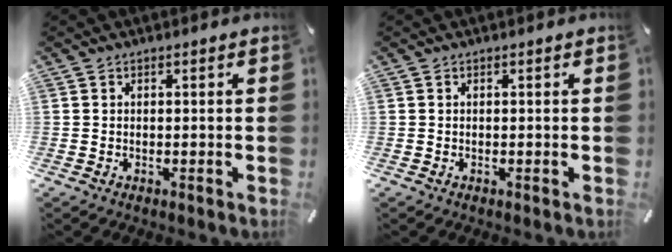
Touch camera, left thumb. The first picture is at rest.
{"total": 0.0}